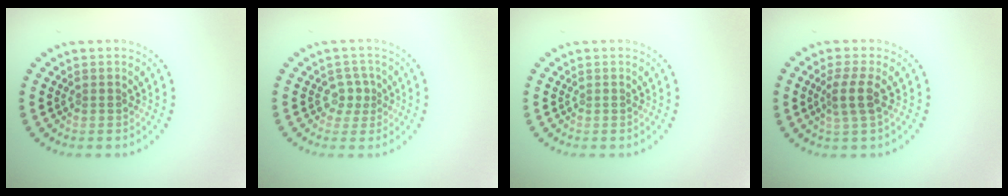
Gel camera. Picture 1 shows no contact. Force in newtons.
{"total": 1.7, "press": 1.3, "slide": 1.1}
{"total": 0.0}
{"total": 2.3, "press": 1.8, "slide": 1.5}